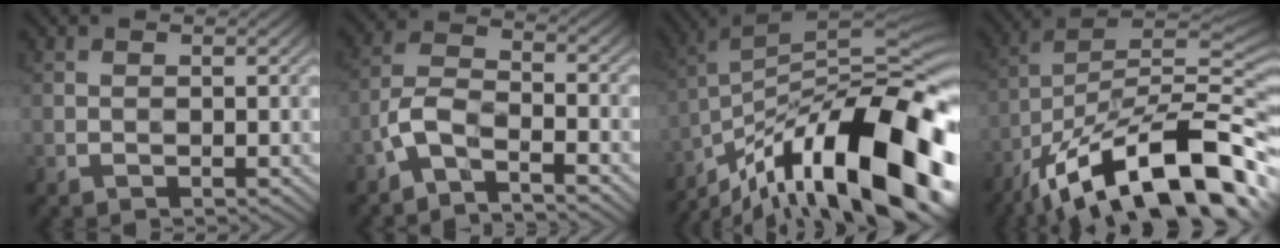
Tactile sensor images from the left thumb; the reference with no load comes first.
{"total": 5.3, "force": [-3.5, 1.7, 3.5], "torque": [-0.077, 0.003, -0.088]}
{"total": 20.1, "force": [-11.8, 5.3, 15.4], "torque": [-0.234, 0.026, -0.209]}
{"total": 19.4, "force": [-10.8, 6.3, 14.8], "torque": [-0.261, 0.007, -0.195]}